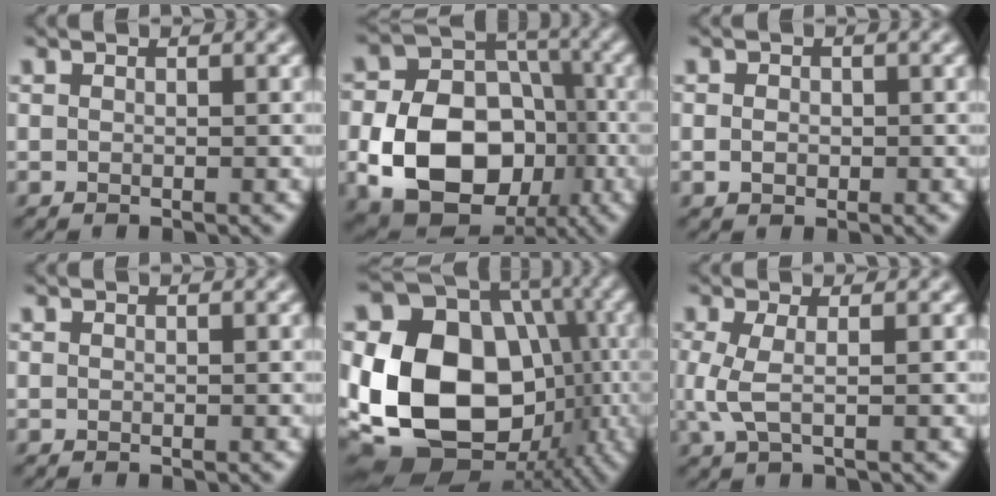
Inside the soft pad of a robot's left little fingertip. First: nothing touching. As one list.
[{"total": 12.4, "force": [-3.6, 9.0, 7.7], "torque": [-0.139, -0.017, -0.066]}, {"total": 1.3, "force": [-0.1, 1.2, 0.6], "torque": [-0.006, 0.003, -0.009]}, {"total": 0.0}, {"total": 18.7, "force": [-2.7, 14.7, 11.2], "torque": [-0.216, -0.008, -0.036]}, {"total": 2.5, "force": [-0.1, 0.6, 2.4], "torque": [-0.065, 0.000, -0.004]}]